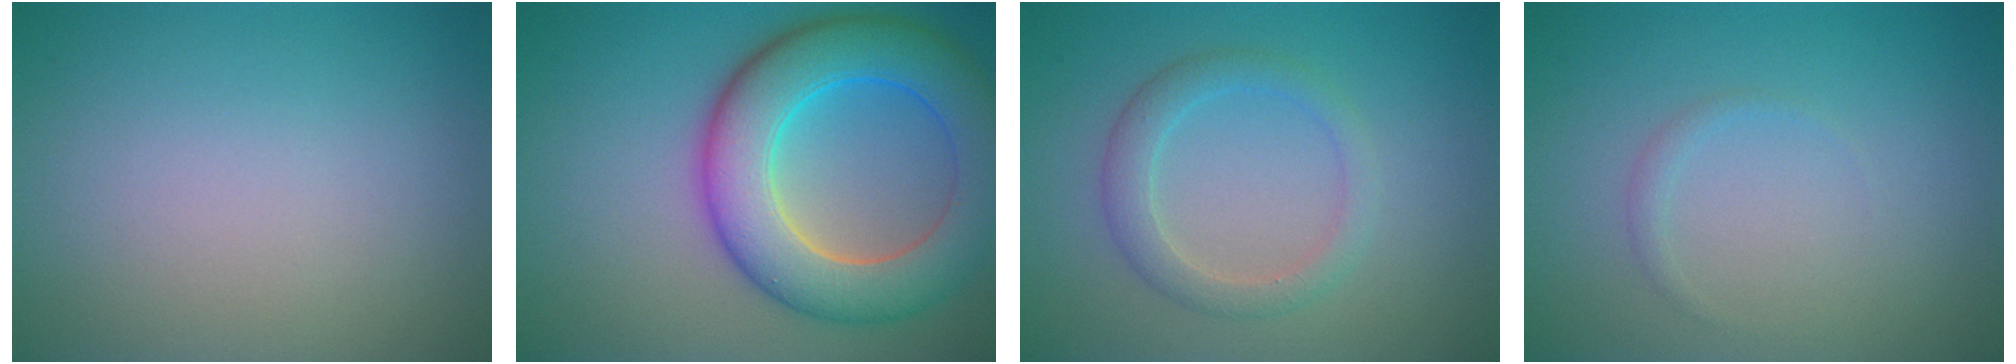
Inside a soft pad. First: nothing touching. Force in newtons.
{"total": 9.5, "press": 9.5, "slide": 0.2}
{"total": 2.6, "press": 2.6, "slide": 0.1}
{"total": 0.7, "press": 0.7, "slide": 0.0}